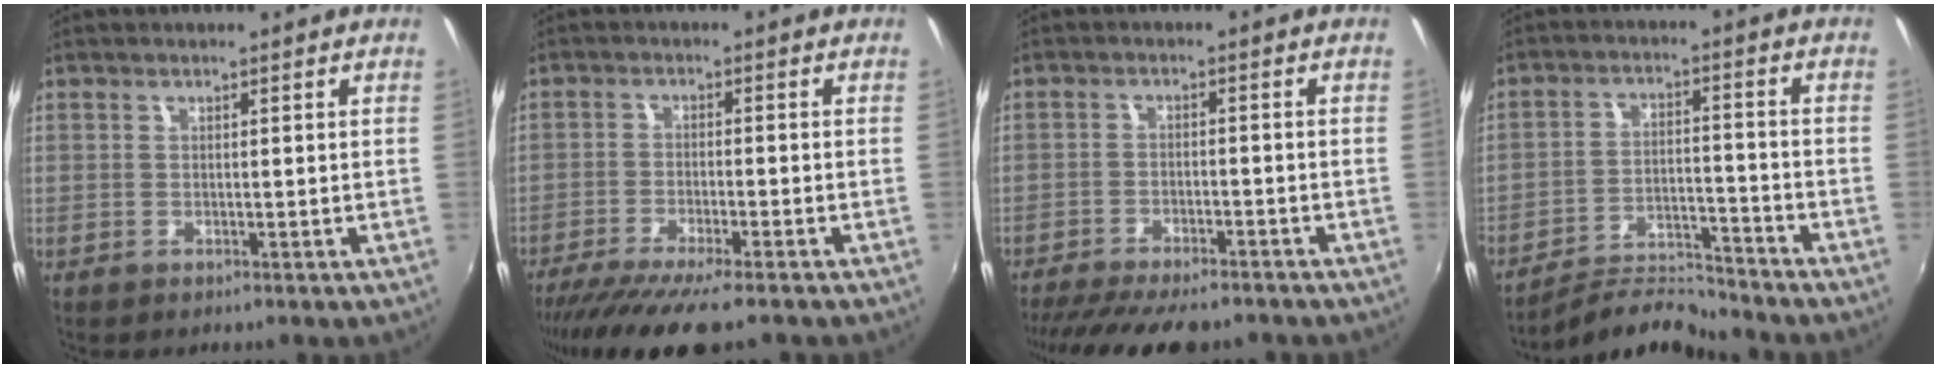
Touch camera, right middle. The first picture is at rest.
{"total": 11.7, "force": [-9.4, 1.4, 6.8], "torque": [-0.142, -0.039, -0.156]}
{"total": 14.2, "force": [-12.0, 3.3, 6.7], "torque": [-0.138, -0.037, -0.181]}
{"total": 9.3, "force": [-9.1, -0.3, 1.5], "torque": [-0.041, 0.002, -0.162]}